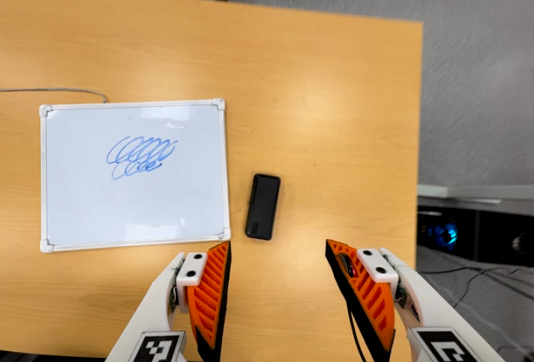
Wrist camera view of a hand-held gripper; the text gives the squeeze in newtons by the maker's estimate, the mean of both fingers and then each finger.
{"total": 0.0}